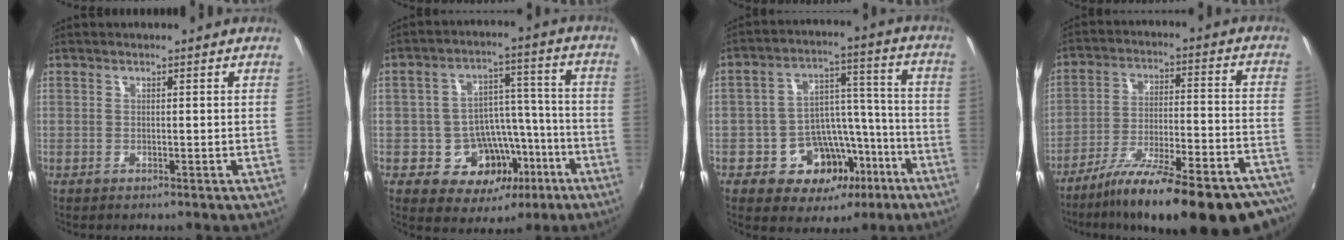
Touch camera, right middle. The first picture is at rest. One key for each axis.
{"total": 13.1, "fx": -5.7, "fy": 10.3, "fz": 5.7, "tx": -0.110, "ty": 0.043, "tz": -0.057}
{"total": 13.9, "fx": -7.2, "fy": 10.4, "fz": 5.9, "tx": -0.113, "ty": 0.045, "tz": -0.085}
{"total": 28.4, "fx": -23.3, "fy": 5.3, "fz": 15.4, "tx": -0.236, "ty": -0.047, "tz": -0.323}